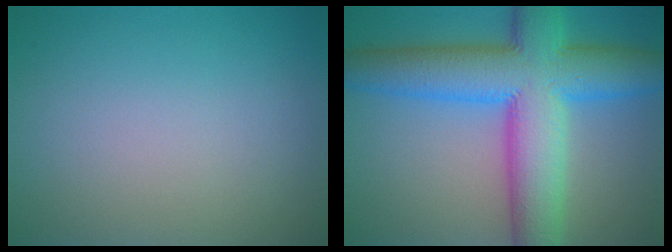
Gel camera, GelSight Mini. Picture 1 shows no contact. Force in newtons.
{"total": 12.5, "press": 12.5, "slide": 0.2}